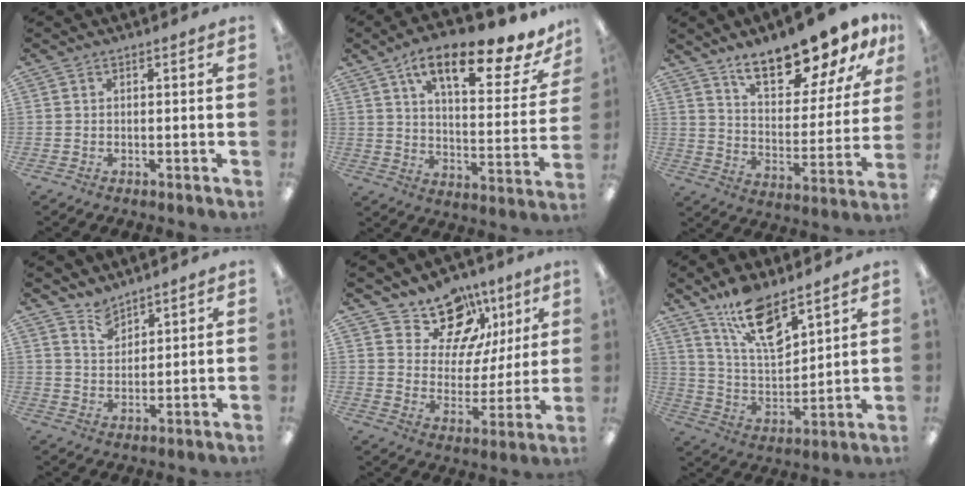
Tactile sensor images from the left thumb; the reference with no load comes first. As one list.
[{"total": 17.4, "force": [11.3, 5.5, 12.0], "torque": [-0.183, -0.067, 0.181]}, {"total": 16.5, "force": [13.6, 5.1, 7.9], "torque": [-0.125, -0.086, 0.235]}, {"total": 4.8, "force": [4.3, 1.9, 0.7], "torque": [-0.017, -0.023, 0.083]}, {"total": 15.2, "force": [10.1, 10.0, 5.2], "torque": [-0.089, -0.061, 0.190]}, {"total": 14.6, "force": [10.4, 5.2, 8.8], "torque": [-0.164, -0.051, 0.186]}]